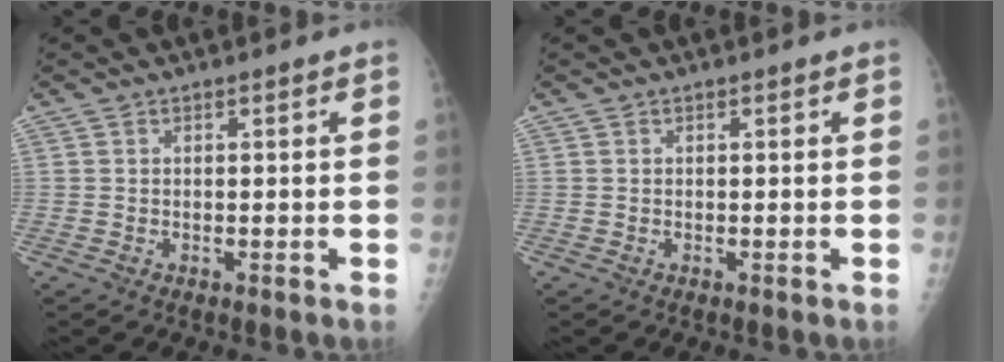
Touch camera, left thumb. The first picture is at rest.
{"total": 0.0}